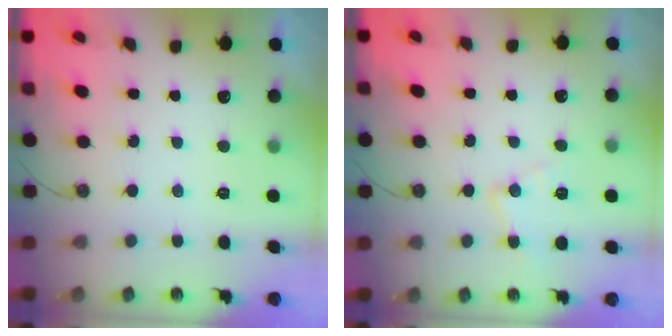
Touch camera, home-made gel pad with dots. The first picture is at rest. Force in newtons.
{"total": 10.1, "press": 10.1, "slide": 0.7}